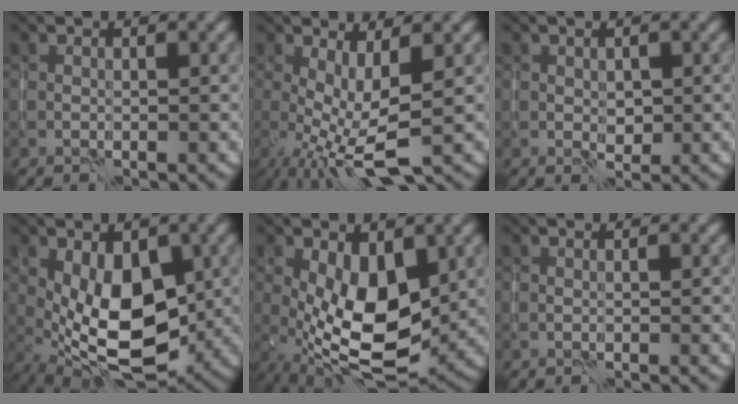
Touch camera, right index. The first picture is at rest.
{"total": 5.9, "force": [-1.2, 1.8, 5.5], "torque": [-0.113, -0.006, -0.022]}
{"total": 1.1, "force": [0.1, 0.9, 0.7], "torque": [-0.014, -0.004, 0.005]}
{"total": 8.4, "force": [-0.1, 4.6, 7.1], "torque": [-0.126, -0.010, 0.002]}
{"total": 8.4, "force": [-0.1, 4.3, 7.3], "torque": [-0.144, -0.009, 0.002]}
{"total": 0.0}